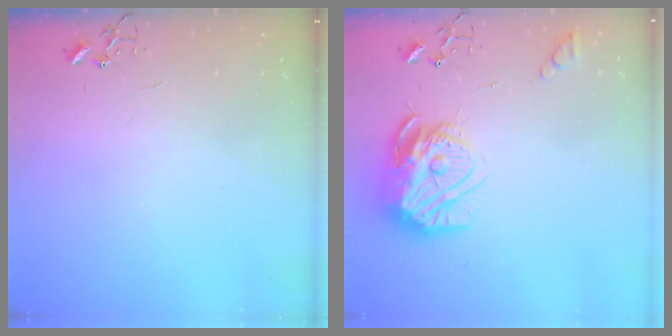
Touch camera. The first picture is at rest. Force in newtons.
{"total": 16.7, "press": 16.7, "slide": 1.6}